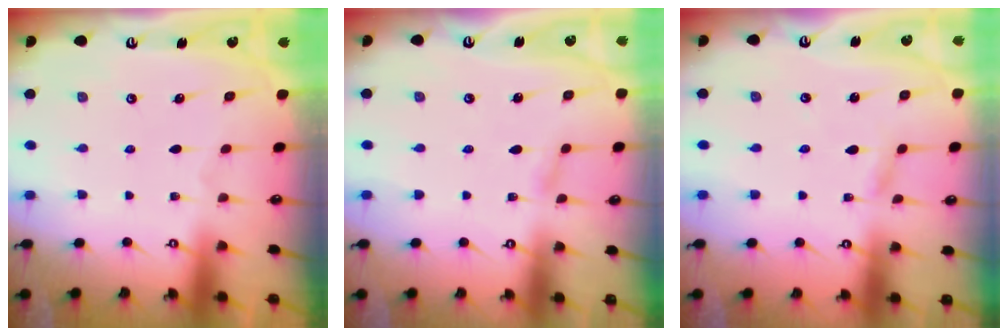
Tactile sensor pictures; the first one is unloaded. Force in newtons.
{"total": 1.6, "press": 1.6, "slide": 0.1}
{"total": 1.9, "press": 1.9, "slide": 0.2}